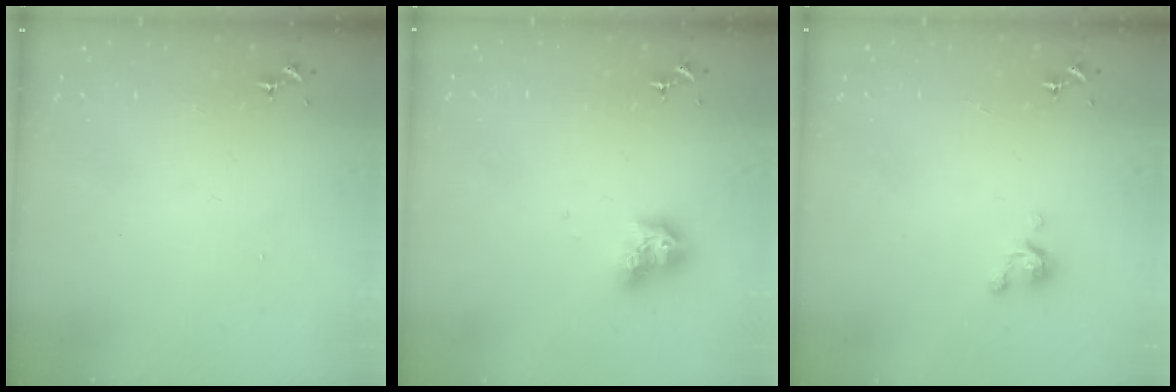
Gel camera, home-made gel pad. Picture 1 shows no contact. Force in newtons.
{"total": 10.3, "press": 10.3, "slide": 1.2}
{"total": 3.8, "press": 3.8, "slide": 0.3}